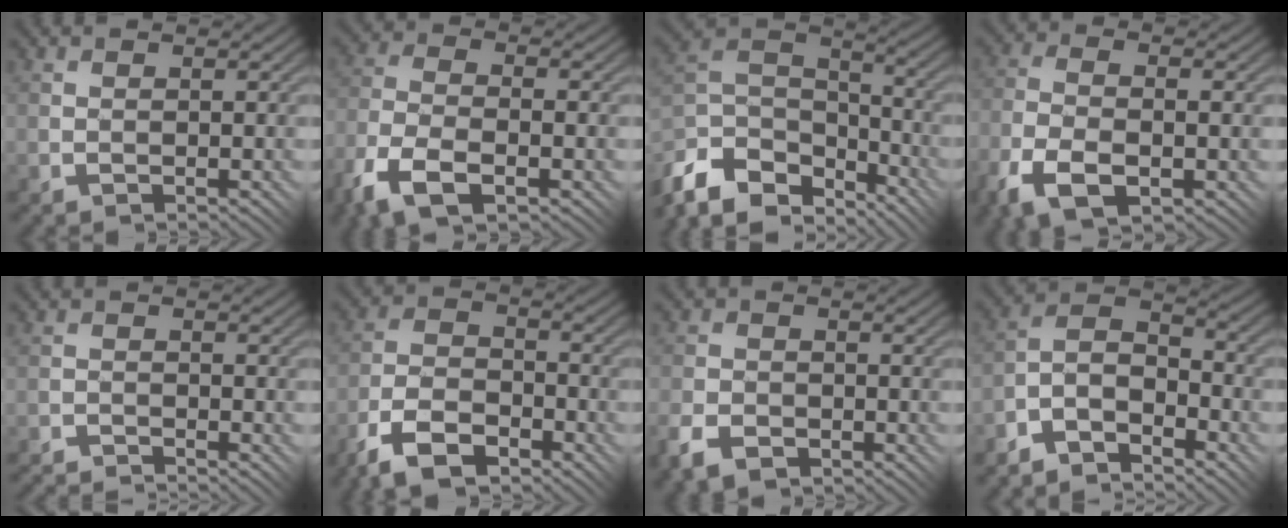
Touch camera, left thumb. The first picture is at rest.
{"total": 10.4, "force": [-5.9, 4.9, 7.0], "torque": [-0.168, -0.023, -0.109]}
{"total": 12.9, "force": [-9.3, 6.7, 5.9], "torque": [-0.175, -0.004, -0.167]}
{"total": 9.9, "force": [-4.8, 4.8, 7.2], "torque": [-0.168, -0.029, -0.079]}
{"total": 3.5, "force": [-3.4, -0.3, 0.1], "torque": [-0.007, 0.001, -0.069]}
{"total": 8.8, "force": [-6.1, 4.0, 4.8], "torque": [-0.102, -0.002, -0.126]}
{"total": 4.9, "force": [-3.1, 3.1, 2.2], "torque": [-0.059, -0.007, -0.063]}
{"total": 7.3, "force": [-5.8, 2.9, 3.3], "torque": [-0.054, 0.009, -0.123]}